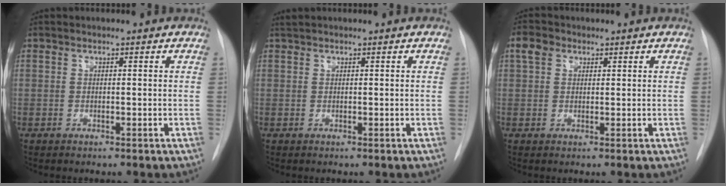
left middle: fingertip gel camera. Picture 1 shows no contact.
{"total": 0.6, "force": [0.6, -0.1, 0.2], "torque": [-0.008, 0.012, 0.016]}
{"total": 2.9, "force": [1.4, 2.1, 1.4], "torque": [-0.033, 0.017, 0.028]}